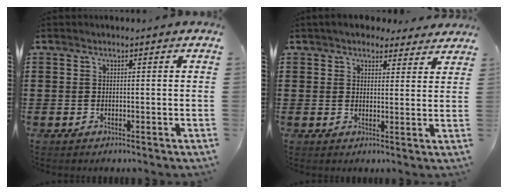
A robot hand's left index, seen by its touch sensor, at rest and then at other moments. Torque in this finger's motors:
{"motor_torque": [0.91, -1.23, 0.07, -0.12]}